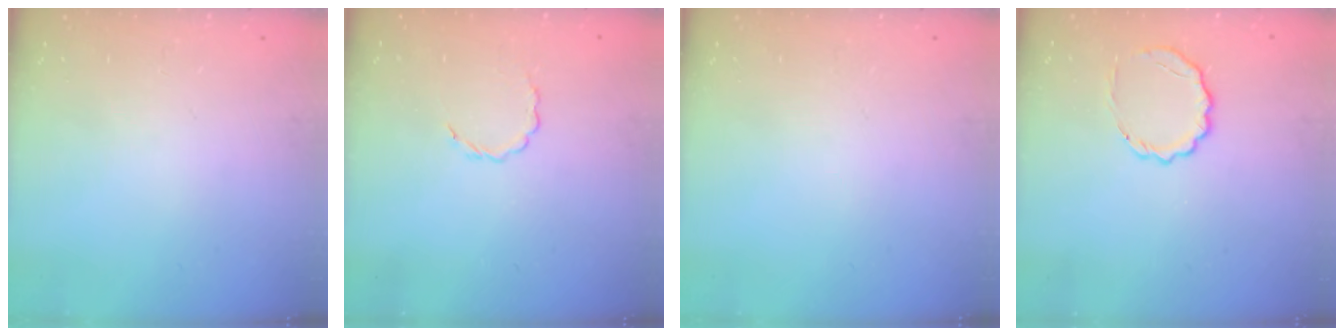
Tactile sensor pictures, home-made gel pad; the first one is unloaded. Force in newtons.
{"total": 2.7, "press": 2.5, "slide": 1.0}
{"total": 0.0}
{"total": 6.7, "press": 6.5, "slide": 1.7}